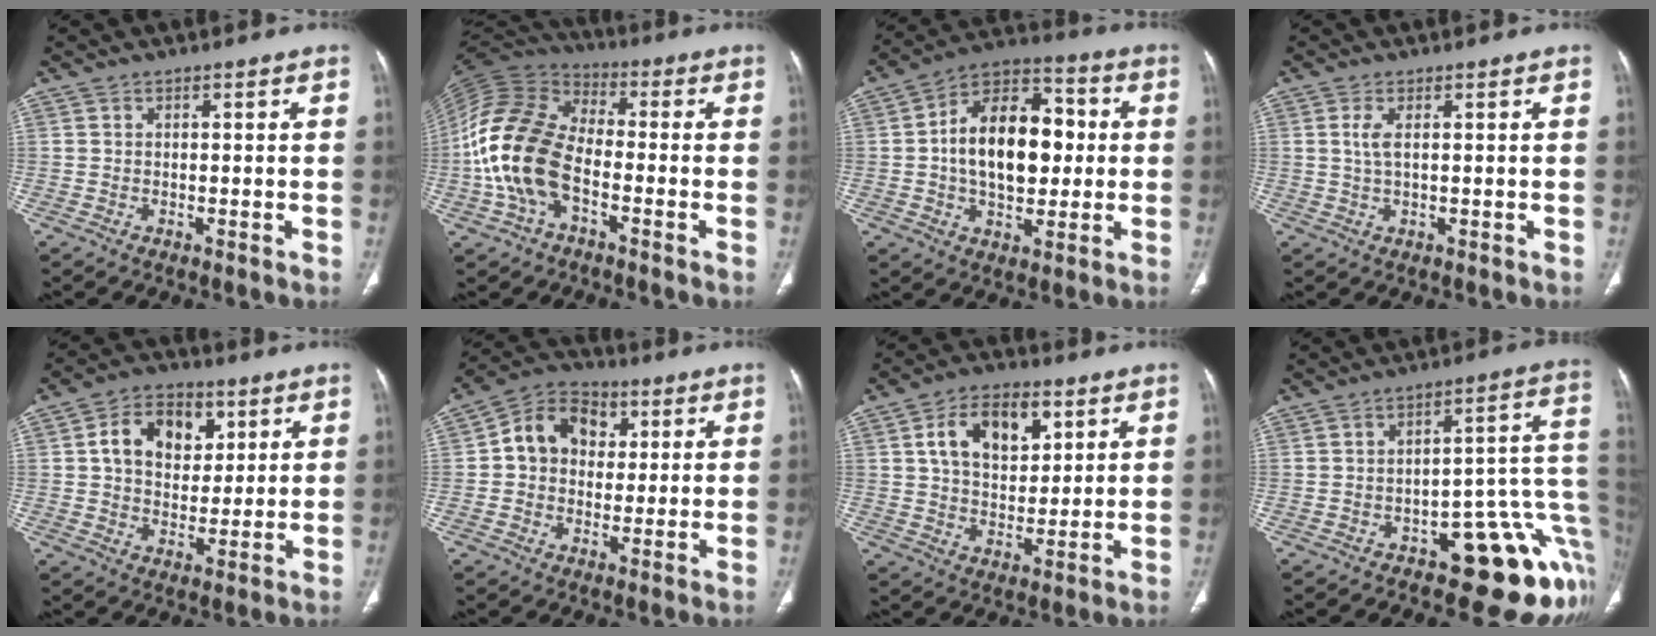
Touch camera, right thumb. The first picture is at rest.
{"total": 16.5, "force": [-4.0, 9.8, 12.6], "torque": [-0.266, 0.035, -0.082]}
{"total": 18.2, "force": [0.8, 11.3, 14.3], "torque": [-0.199, 0.028, 0.008]}
{"total": 2.7, "force": [0.7, 0.9, 2.4], "torque": [-0.062, 0.001, 0.016]}
{"total": 12.1, "force": [3.7, 8.8, 7.5], "torque": [-0.082, -0.003, 0.059]}
{"total": 11.1, "force": [2.3, 8.9, 6.3], "torque": [-0.069, 0.012, 0.026]}
{"total": 12.8, "force": [4.7, 8.0, 8.8], "torque": [-0.112, -0.007, 0.081]}
{"total": 18.5, "force": [-7.8, 8.6, 14.4], "torque": [-0.075, 0.086, -0.096]}